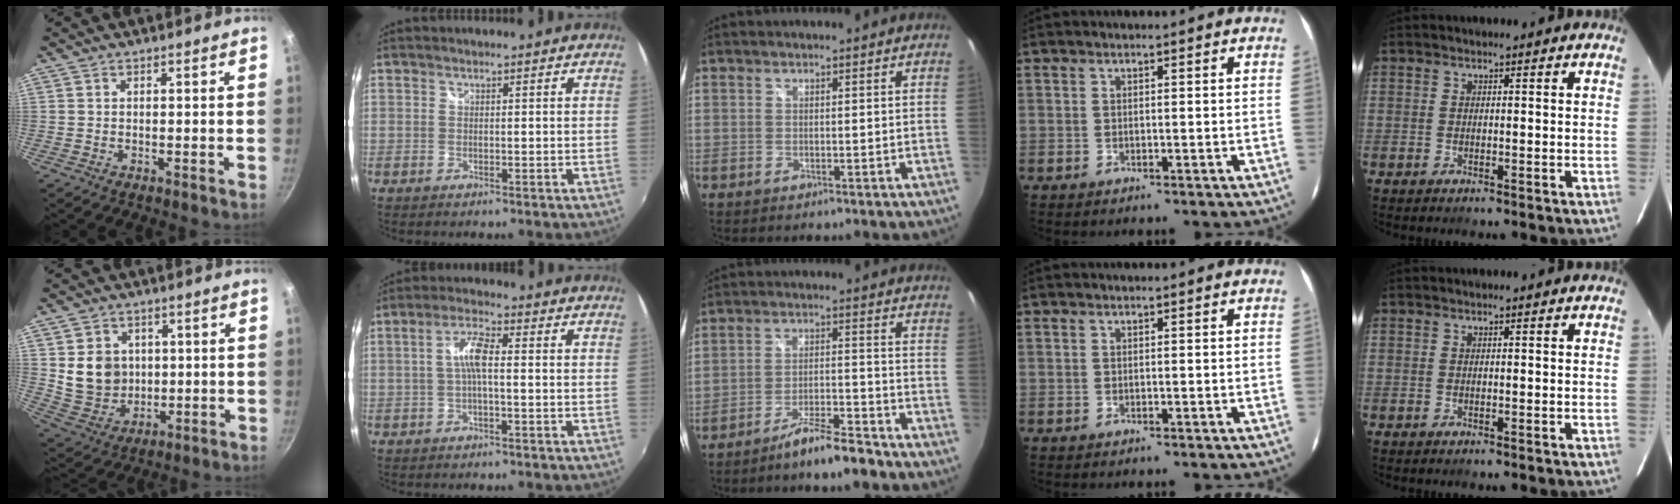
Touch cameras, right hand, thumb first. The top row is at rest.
{"thumb": {"total": 9.9, "force": [1.4, 8.5, 4.9], "torque": [-0.061, -0.011, 0.042]}, "index": {"total": 4.9, "force": [-0.3, 1.0, 4.8], "torque": [-0.095, 0.011, -0.007]}, "middle": {"total": 7.2, "force": [-6.3, 0.5, 3.5], "torque": [-0.074, 0.005, -0.101]}}